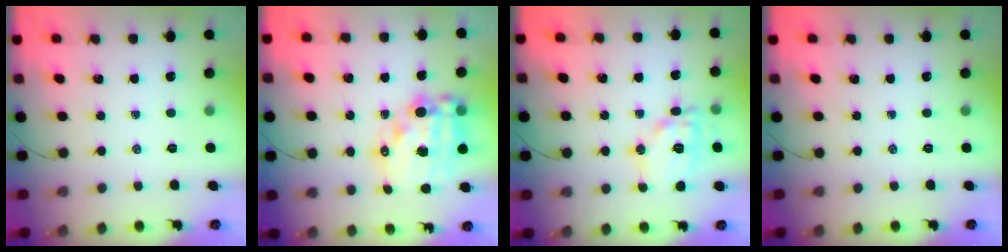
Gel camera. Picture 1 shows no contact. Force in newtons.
{"total": 17.2, "press": 16.9, "slide": 3.6}
{"total": 13.4, "press": 13.4, "slide": 0.9}
{"total": 0.0}